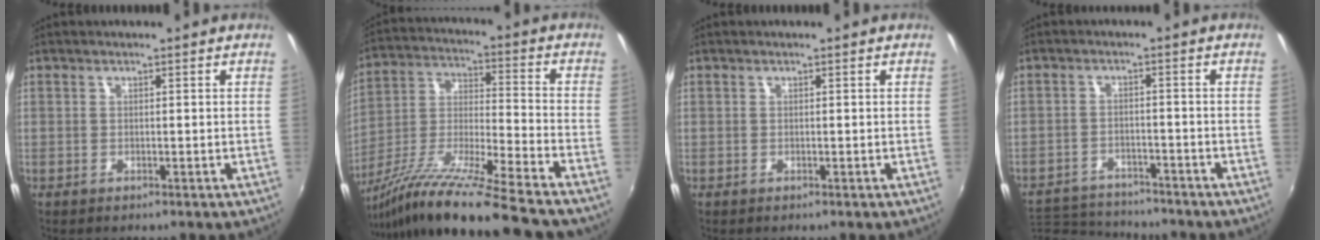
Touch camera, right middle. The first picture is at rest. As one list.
[{"total": 20.2, "force": [-16.3, -1.4, 11.8], "torque": [-0.203, -0.035, -0.290]}, {"total": 0.0}, {"total": 12.2, "force": [-11.4, 3.1, 3.0], "torque": [-0.083, -0.001, -0.181]}]